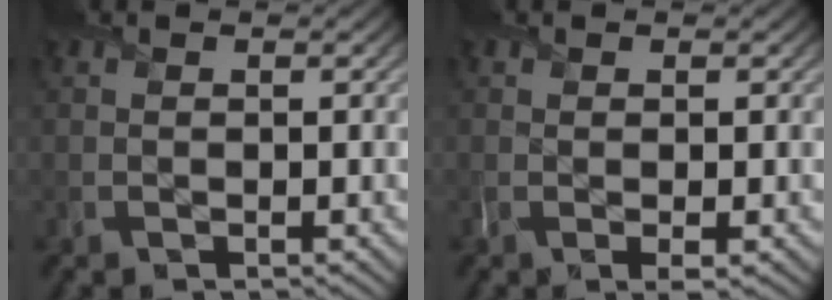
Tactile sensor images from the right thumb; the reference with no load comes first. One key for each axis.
{"total": 1.0, "fx": -0.3, "fy": 0.1, "fz": 0.9, "tx": -0.020, "ty": -0.004, "tz": -0.006}